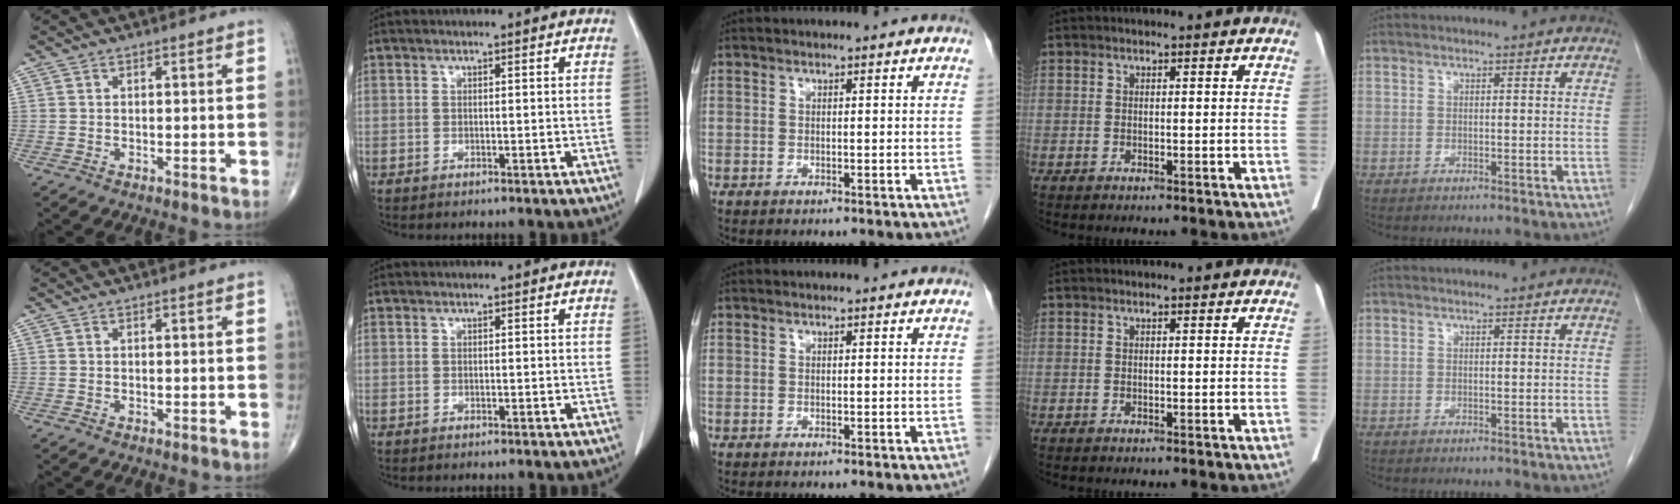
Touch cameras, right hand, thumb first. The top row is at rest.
{}